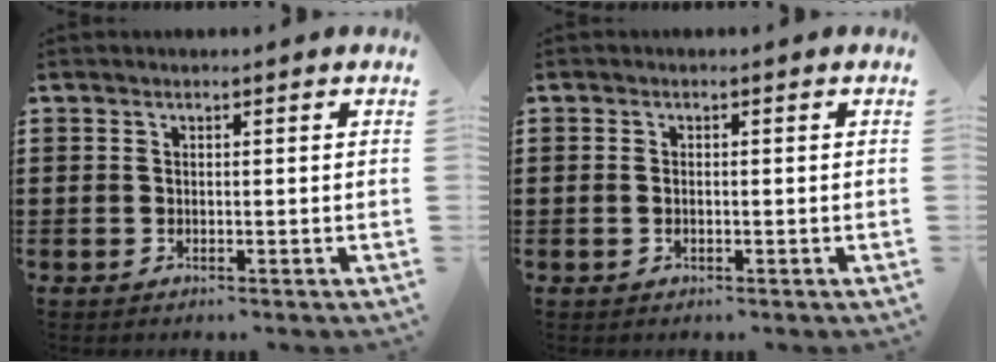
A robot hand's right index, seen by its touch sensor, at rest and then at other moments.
{"total": 0.8, "force": [-0.1, 0.2, 0.8], "torque": [-0.019, -0.003, -0.001]}